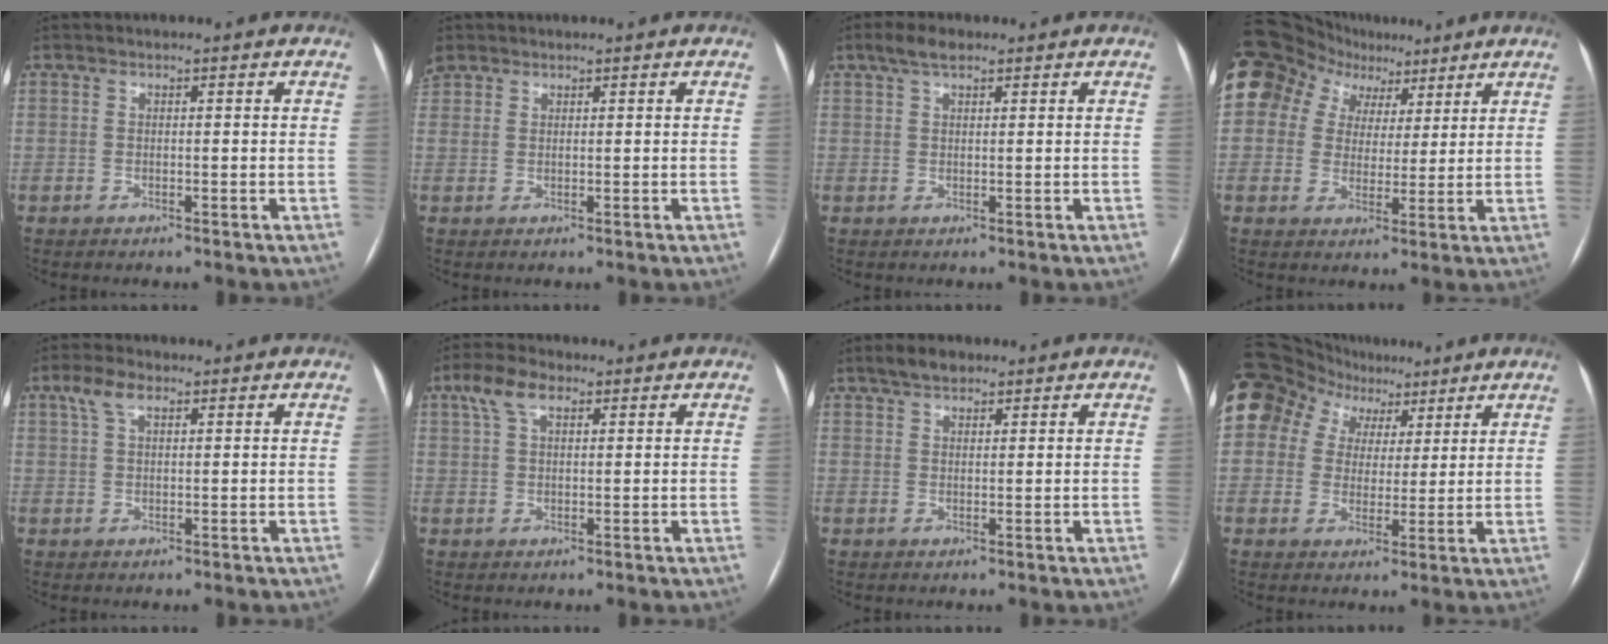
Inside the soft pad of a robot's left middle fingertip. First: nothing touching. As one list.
[{"total": 0.7, "force": [0.6, -0.2, -0.3], "torque": [-0.004, 0.002, 0.023]}, {"total": 3.4, "force": [2.4, 1.2, 2.2], "torque": [-0.049, 0.015, 0.045]}, {"total": 17.7, "force": [9.9, 12.8, 7.1], "torque": [-0.198, 0.080, 0.181]}, {"total": 3.6, "force": [2.0, 1.5, 2.7], "torque": [-0.063, 0.021, 0.043]}, {"total": 4.8, "force": [2.5, 2.1, 3.5], "torque": [-0.079, 0.025, 0.051]}, {"total": 3.4, "force": [2.6, 1.6, 1.6], "torque": [-0.035, 0.013, 0.045]}, {"total": 18.5, "force": [10.4, 13.5, 7.4], "torque": [-0.217, 0.082, 0.192]}]